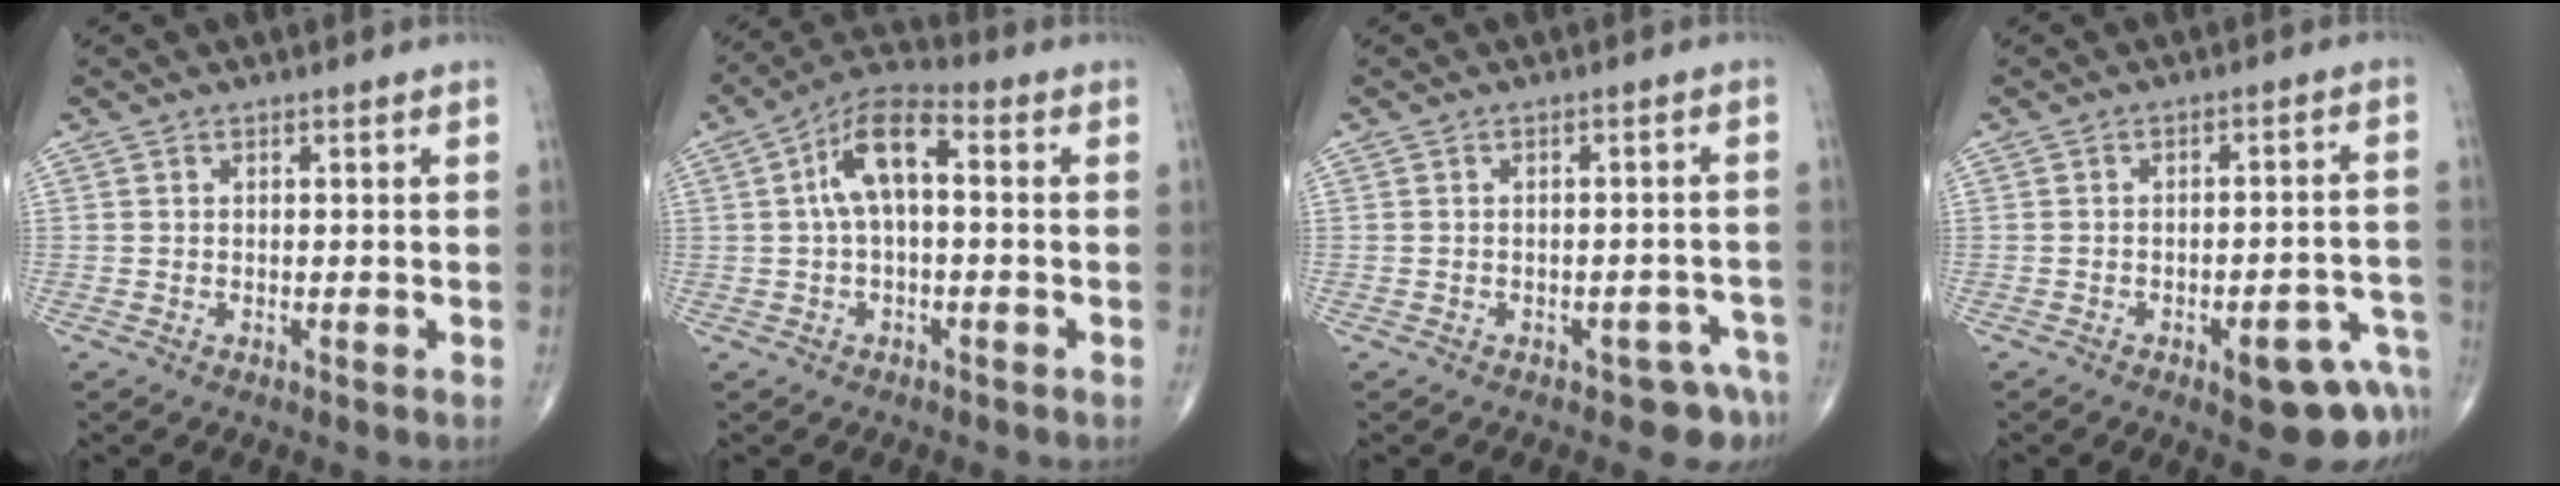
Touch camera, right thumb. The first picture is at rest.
{"total": 9.7, "force": [1.0, 4.4, 8.5], "torque": [-0.154, 0.036, 0.006]}
{"total": 4.2, "force": [-2.9, 2.3, 1.9], "torque": [-0.010, 0.025, -0.034]}
{"total": 11.2, "force": [-6.0, 4.1, 8.6], "torque": [-0.076, 0.041, -0.067]}